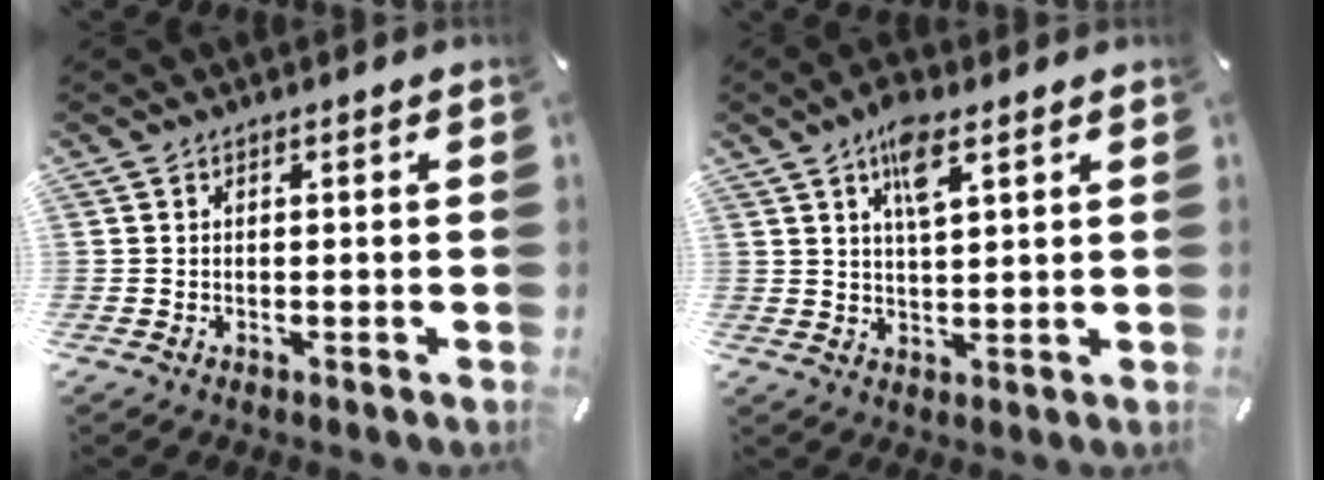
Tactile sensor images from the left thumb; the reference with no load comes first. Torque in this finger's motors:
{"motor_torque": [1.55, 1.66, 0.89, -0.97, 0.30]}